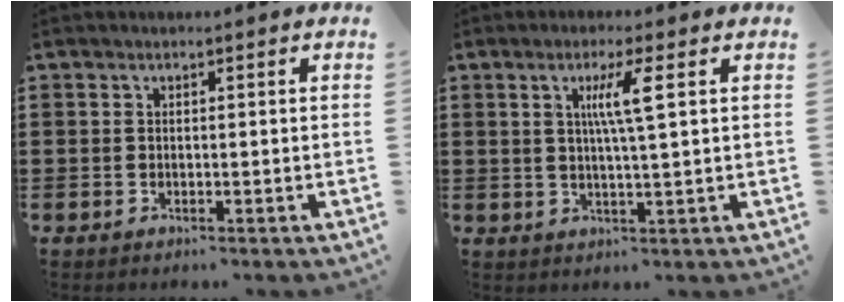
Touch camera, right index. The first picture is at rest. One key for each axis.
{"total": 5.1, "fx": 1.5, "fy": -0.1, "fz": 4.9, "tx": -0.098, "ty": -0.001, "tz": 0.019}